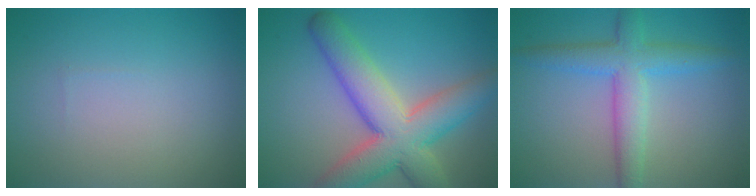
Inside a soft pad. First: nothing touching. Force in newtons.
{"total": 9.3, "press": 9.2, "slide": 0.5}
{"total": 4.7, "press": 4.7, "slide": 0.1}